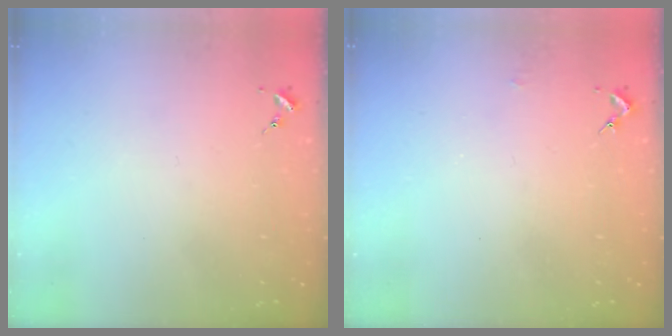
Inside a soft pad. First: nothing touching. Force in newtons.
{"total": 1.4, "press": 1.4, "slide": 0.1}